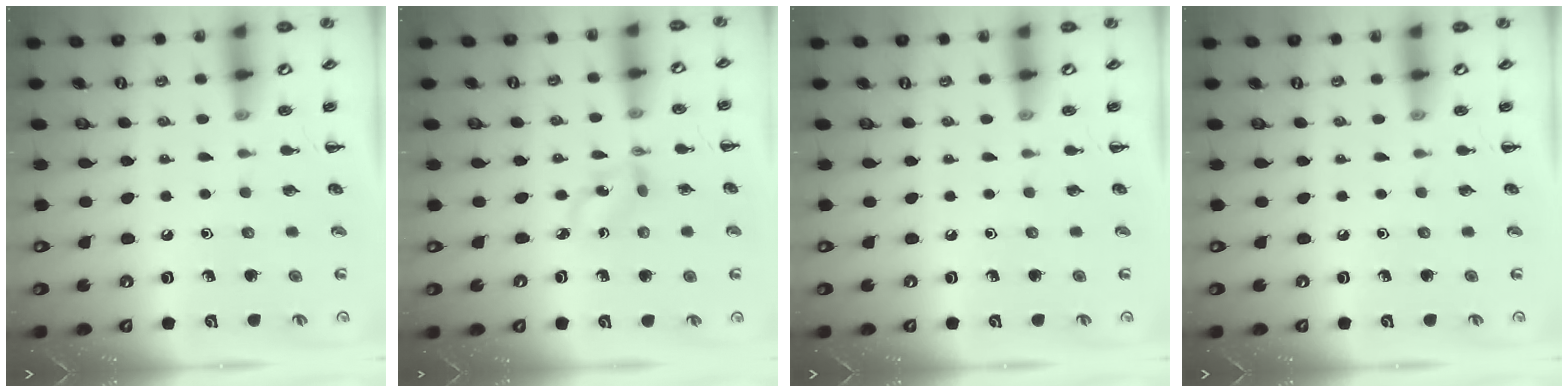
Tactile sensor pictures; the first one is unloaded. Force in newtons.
{"total": 2.0, "press": 2.0, "slide": 0.5}
{"total": 0.0}
{"total": 0.0}